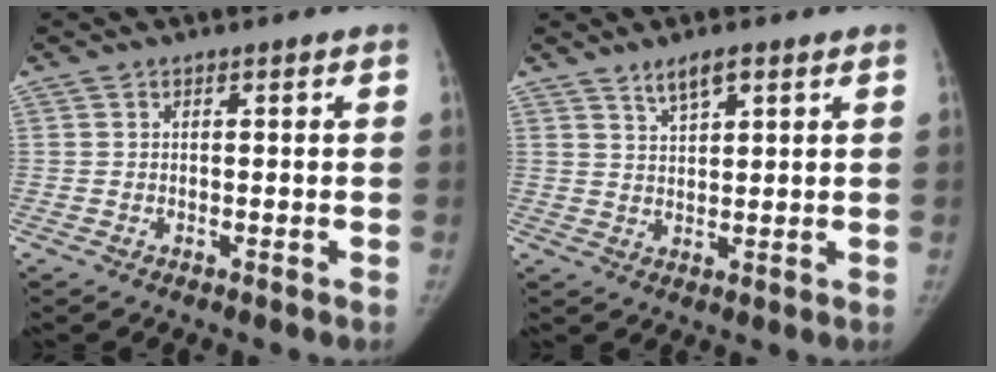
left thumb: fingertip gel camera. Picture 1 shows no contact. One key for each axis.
{"total": 4.0, "fx": 2.7, "fy": 0.9, "fz": 2.8, "tx": -0.048, "ty": -0.014, "tz": 0.050}